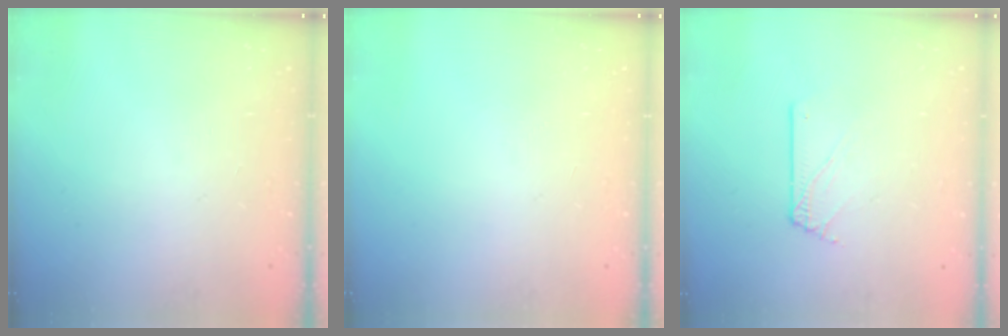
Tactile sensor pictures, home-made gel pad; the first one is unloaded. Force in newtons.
{"total": 0.0}
{"total": 1.6, "press": 1.6, "slide": 0.2}